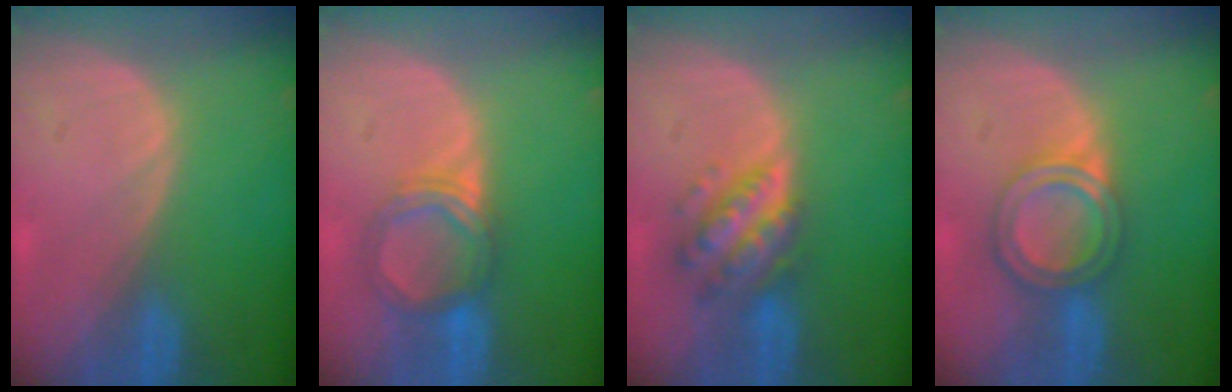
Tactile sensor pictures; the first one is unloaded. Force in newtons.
{"total": 5.5, "press": 5.3, "slide": 1.8}
{"total": 6.4, "press": 6.3, "slide": 0.5}
{"total": 6.2, "press": 5.4, "slide": 3.0}